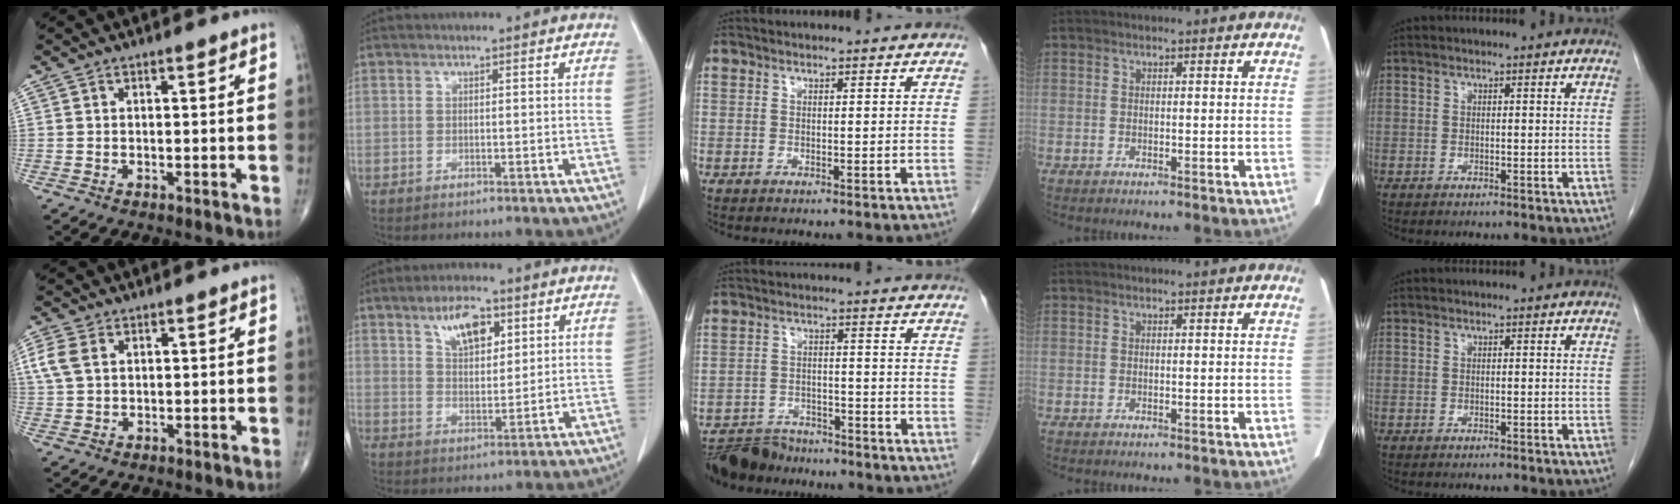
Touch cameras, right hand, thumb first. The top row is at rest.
{"thumb": {"total": 5.1, "force": [1.6, 3.4, 3.4], "torque": [-0.085, 0.007, 0.034]}, "index": {"total": 7.4, "force": [4.0, 3.2, 5.4], "torque": [-0.097, 0.006, 0.072]}, "middle": {"total": 8.2, "force": [-7.6, 2.9, 0.8], "torque": [-0.010, 0.000, -0.126]}}